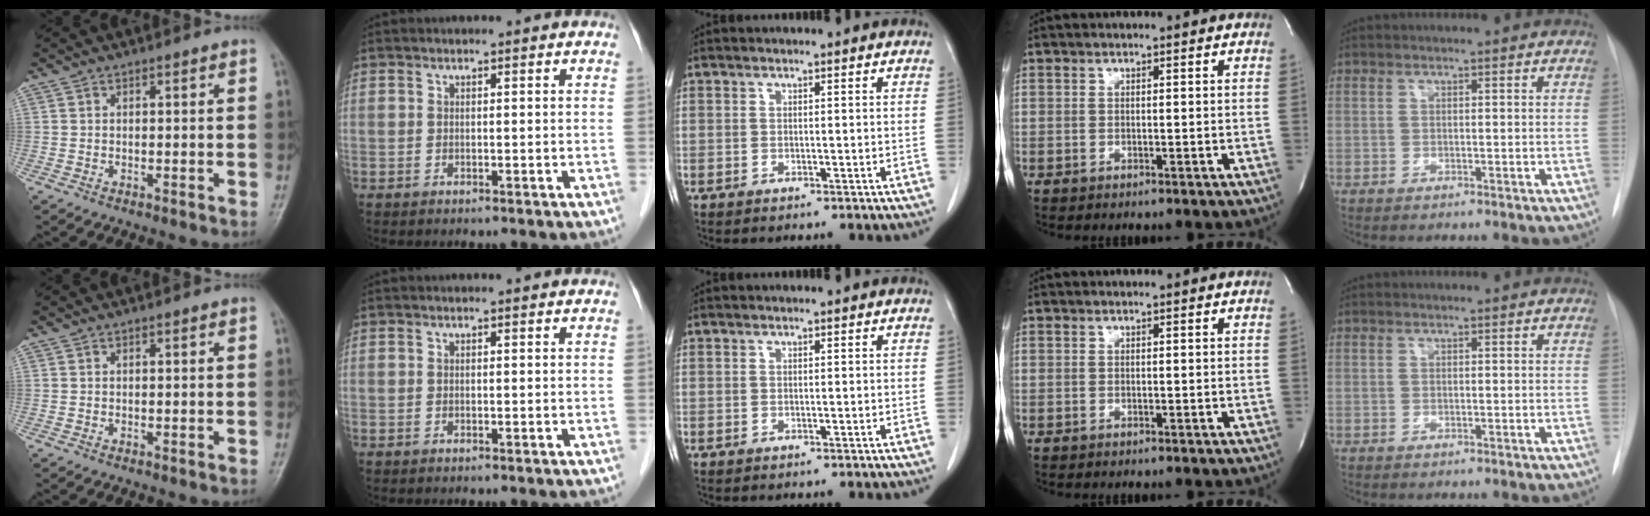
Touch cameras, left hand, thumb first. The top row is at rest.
{}